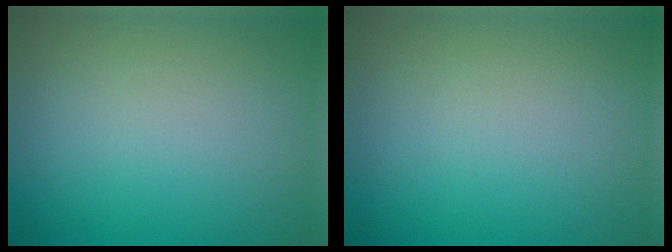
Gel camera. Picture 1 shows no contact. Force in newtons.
{"total": 0.0}